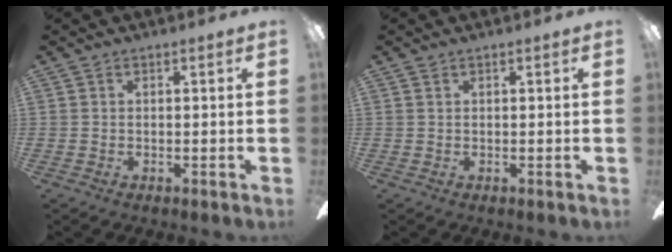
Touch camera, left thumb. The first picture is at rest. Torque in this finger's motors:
{"motor_torque": [0.06, -0.03, -0.01, 0.15, 0.06]}